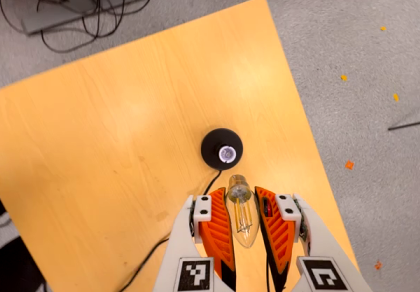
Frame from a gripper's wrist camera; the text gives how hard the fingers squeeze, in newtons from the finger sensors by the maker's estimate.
{"total": 20.1, "left": 21.8, "right": 18.4}